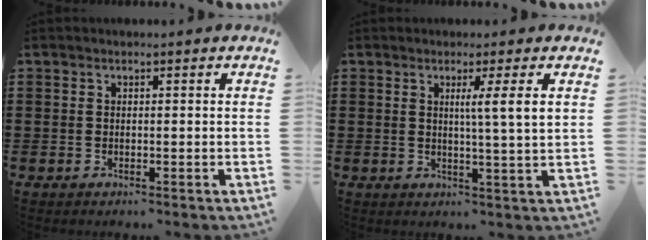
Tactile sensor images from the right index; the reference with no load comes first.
{"total": 4.5, "force": [1.4, -0.7, 4.2], "torque": [-0.077, -0.010, 0.018]}